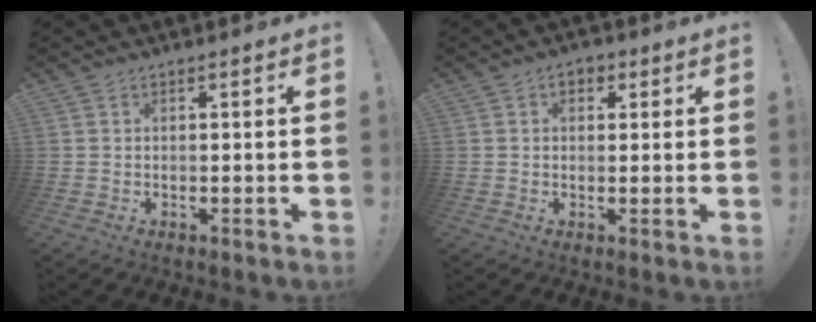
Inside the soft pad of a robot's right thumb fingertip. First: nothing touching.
{"total": 3.3, "force": [1.0, 2.5, 1.8], "torque": [-0.013, 0.002, 0.016]}